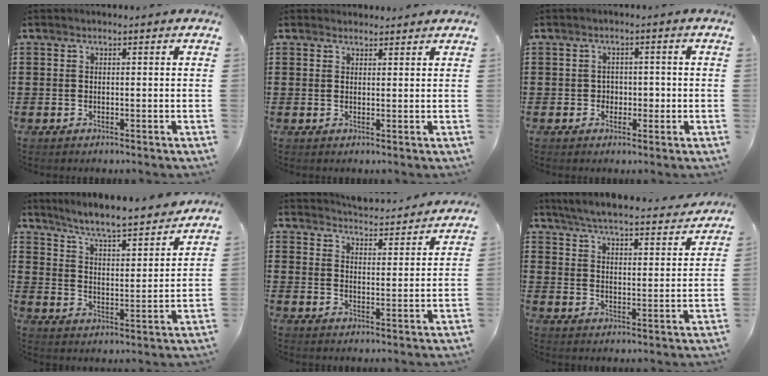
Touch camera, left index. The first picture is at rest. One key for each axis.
{"total": 1.6, "fx": 1.5, "fy": 0.5, "fz": 0.1, "tx": -0.005, "ty": 0.003, "tz": 0.031}
{"total": 2.0, "fx": -0.2, "fy": 1.8, "fz": 0.8, "tx": -0.022, "ty": 0.007, "tz": -0.009}
{"total": 6.2, "fx": 5.8, "fy": -0.3, "fz": 2.2, "tx": -0.068, "ty": -0.044, "tz": 0.094}
{"total": 3.9, "fx": 3.9, "fy": -0.4, "fz": 0.0, "tx": -0.021, "ty": -0.036, "tz": 0.064}
{"total": 5.6, "fx": 5.4, "fy": -0.2, "fz": 1.4, "tx": -0.053, "ty": -0.039, "tz": 0.092}